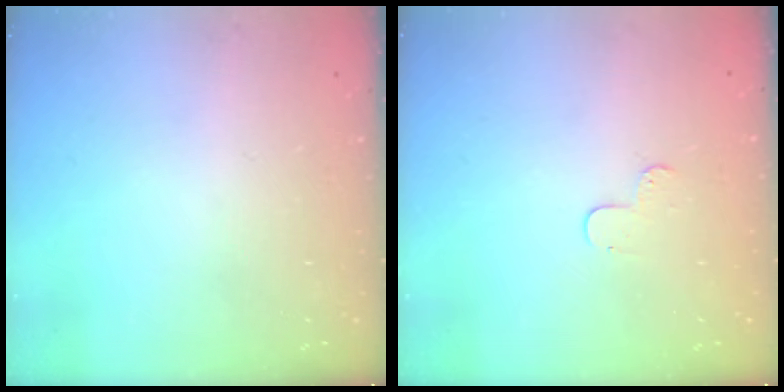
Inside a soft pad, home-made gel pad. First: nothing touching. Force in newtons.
{"total": 3.7, "press": 3.7, "slide": 0.5}